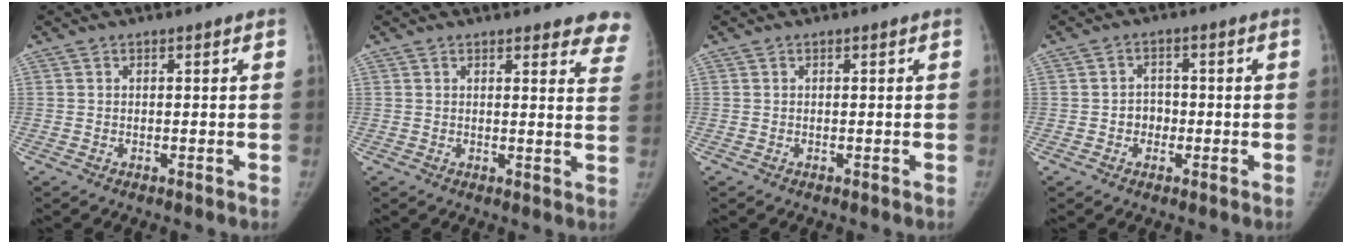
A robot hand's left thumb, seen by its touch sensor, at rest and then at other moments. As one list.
[{"total": 8.5, "force": [7.8, 2.4, 2.3], "torque": [0.023, -0.042, 0.053]}, {"total": 0.0}, {"total": 3.4, "force": [-0.8, 2.9, 1.5], "torque": [-0.001, 0.009, -0.019]}]